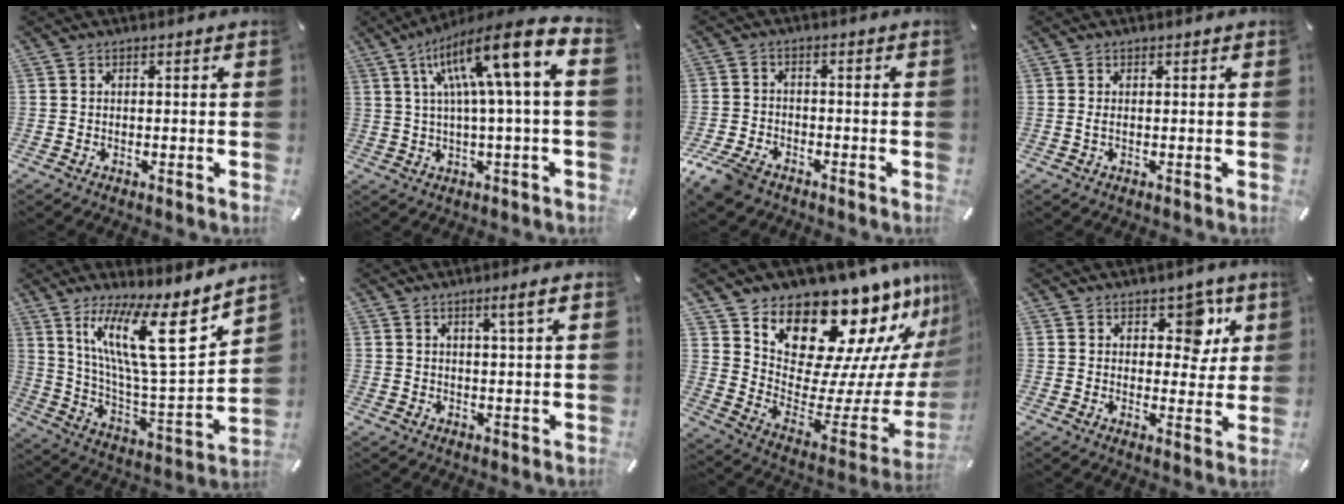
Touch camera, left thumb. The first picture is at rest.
{"total": 17.3, "force": [5.9, 2.7, 16.0], "torque": [-0.284, -0.022, 0.082]}
{"total": 6.1, "force": [-4.5, 3.2, 2.6], "torque": [-0.067, 0.014, -0.089]}
{"total": 0.9, "force": [0.1, 0.3, 0.8], "torque": [-0.017, 0.001, 0.002]}
{"total": 20.3, "force": [12.0, 5.0, 15.6], "torque": [-0.276, -0.076, 0.189]}
{"total": 3.9, "force": [1.9, 0.2, 3.4], "torque": [-0.060, -0.003, 0.028]}
{"total": 19.7, "force": [17.2, 7.7, 6.0], "torque": [-0.072, -0.163, 0.300]}
{"total": 7.9, "force": [4.0, 5.2, 4.3], "torque": [-0.030, -0.021, 0.061]}